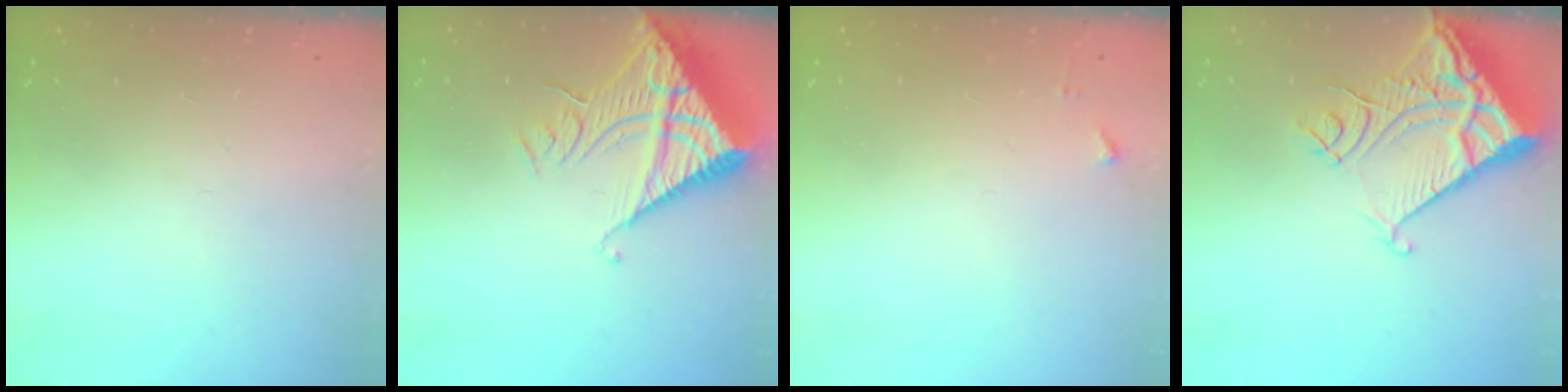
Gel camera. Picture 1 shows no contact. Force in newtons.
{"total": 16.2, "press": 16.1, "slide": 2.1}
{"total": 3.8, "press": 3.8, "slide": 0.5}
{"total": 12.8, "press": 12.7, "slide": 1.7}